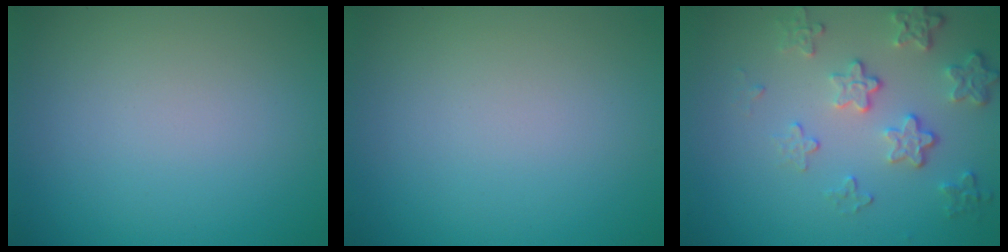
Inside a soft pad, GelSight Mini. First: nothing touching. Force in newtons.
{"total": 0.0}
{"total": 4.2, "press": 3.2, "slide": 2.8}